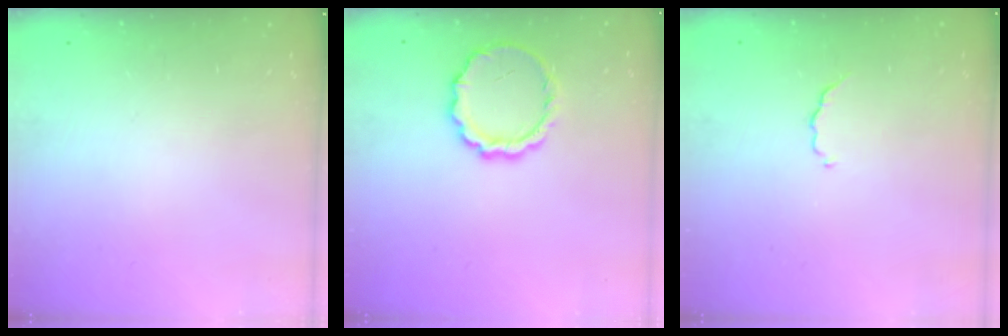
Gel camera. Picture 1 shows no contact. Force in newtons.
{"total": 9.6, "press": 9.3, "slide": 2.1}
{"total": 2.8, "press": 2.7, "slide": 0.5}